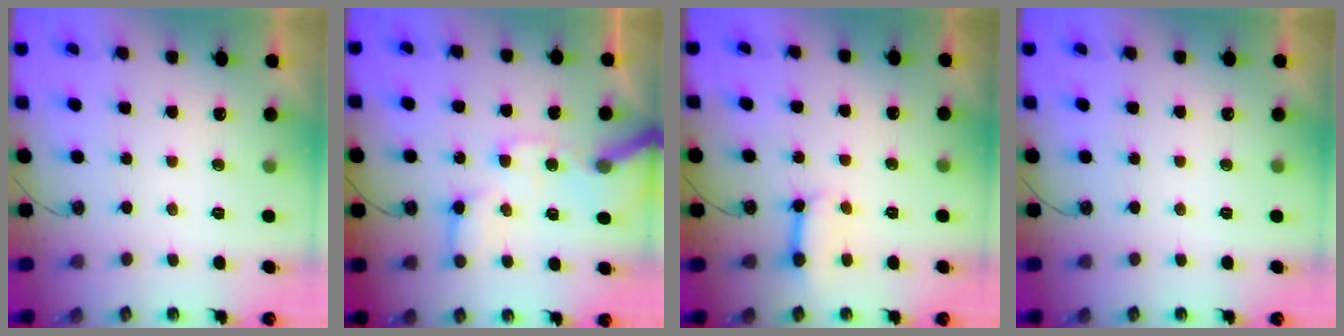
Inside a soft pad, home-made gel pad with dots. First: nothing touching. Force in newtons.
{"total": 13.7, "press": 13.6, "slide": 2.1}
{"total": 7.4, "press": 7.3, "slide": 0.9}
{"total": 0.0}